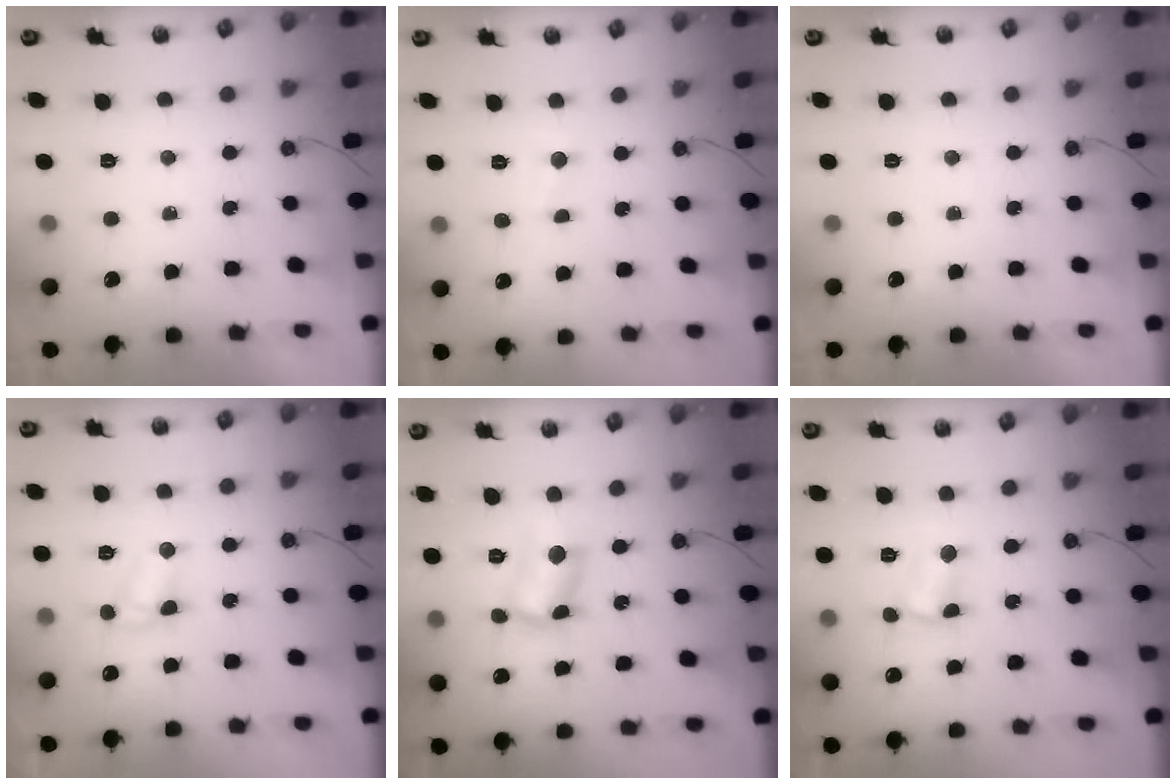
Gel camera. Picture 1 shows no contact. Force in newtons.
{"total": 1.7, "press": 1.6, "slide": 0.6}
{"total": 0.0}
{"total": 5.1, "press": 5.1, "slide": 0.5}
{"total": 7.9, "press": 7.9, "slide": 0.4}
{"total": 3.3, "press": 3.3, "slide": 0.4}